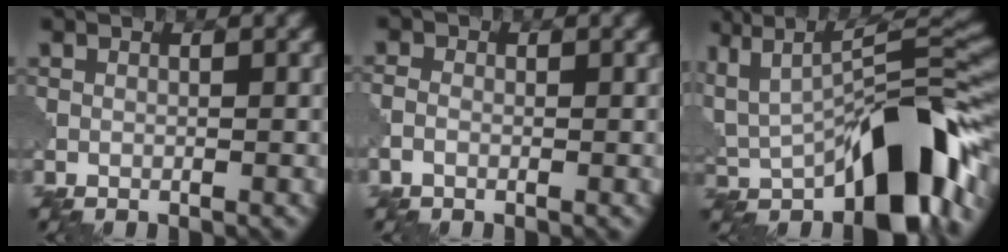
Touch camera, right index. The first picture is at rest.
{"total": 1.2, "force": [-0.6, 0.8, 0.7], "torque": [-0.014, 0.002, -0.016]}
{"total": 12.0, "force": [-0.8, 5.0, 10.9], "torque": [-0.145, 0.004, -0.011]}